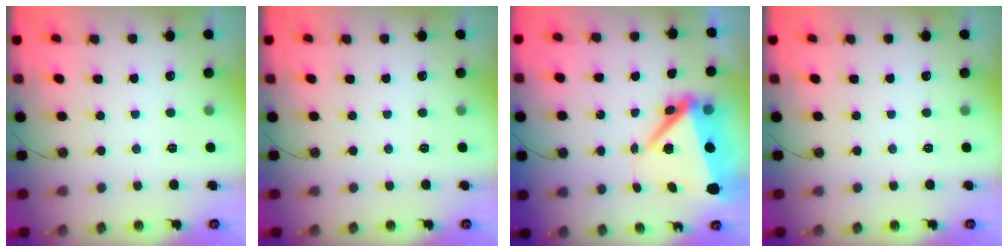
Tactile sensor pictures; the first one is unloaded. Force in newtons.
{"total": 0.0}
{"total": 10.8, "press": 10.7, "slide": 1.2}
{"total": 0.0}